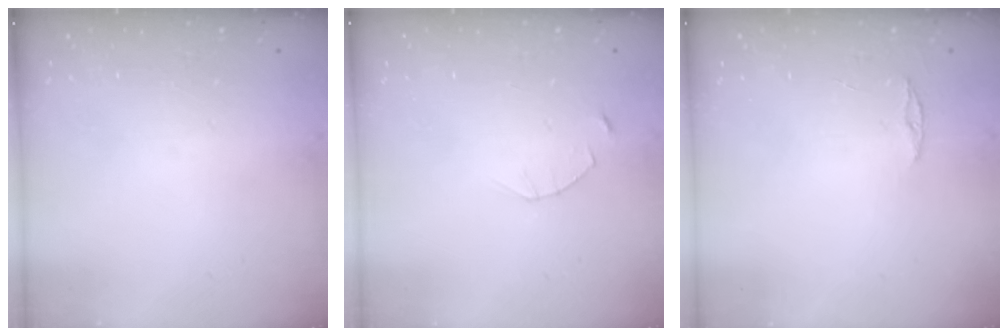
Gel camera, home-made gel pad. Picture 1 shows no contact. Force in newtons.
{"total": 2.5, "press": 2.4, "slide": 0.3}
{"total": 3.0, "press": 2.9, "slide": 0.3}